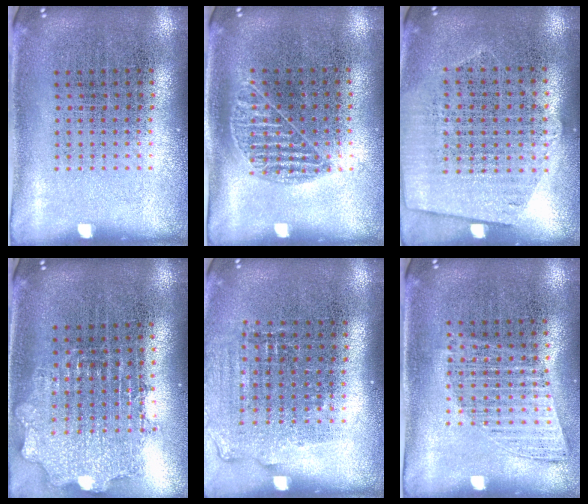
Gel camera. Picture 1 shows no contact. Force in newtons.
{"total": 1.0, "press": 0.8, "slide": 0.5}
{"total": 1.2, "press": 1.1, "slide": 0.6}
{"total": 1.9, "press": 1.5, "slide": 1.1}
{"total": 1.1, "press": 1.1, "slide": 0.4}
{"total": 1.0, "press": 1.0, "slide": 0.2}